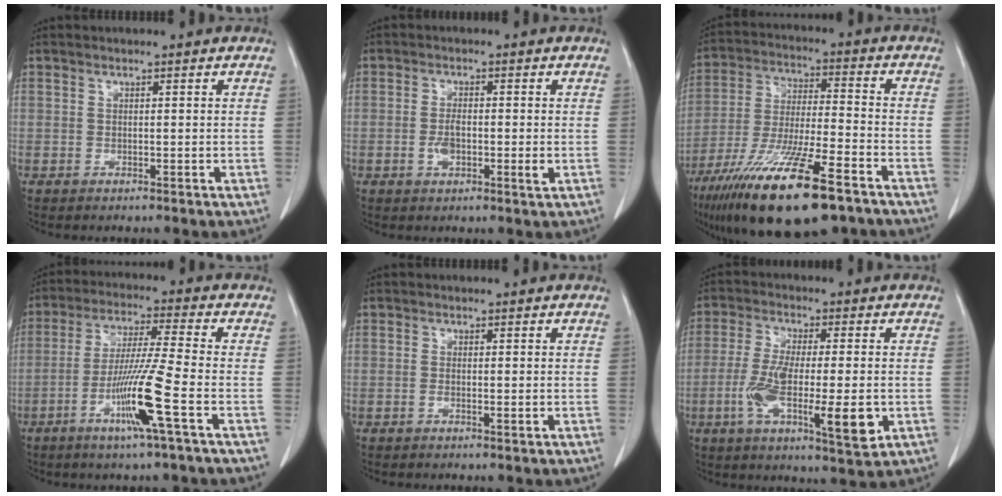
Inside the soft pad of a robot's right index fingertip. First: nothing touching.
{"total": 4.0, "force": [-0.6, 1.2, 3.8], "torque": [-0.070, -0.001, -0.010]}
{"total": 20.0, "force": [-12.8, 3.1, 15.1], "torque": [-0.274, -0.046, -0.224]}
{"total": 10.8, "force": [-4.2, -1.5, 9.8], "torque": [-0.190, -0.016, -0.083]}
{"total": 1.0, "force": [-0.1, 0.2, 1.0], "torque": [-0.015, -0.001, 0.000]}
{"total": 13.2, "force": [-3.2, 2.6, 12.5], "torque": [-0.217, -0.019, -0.049]}